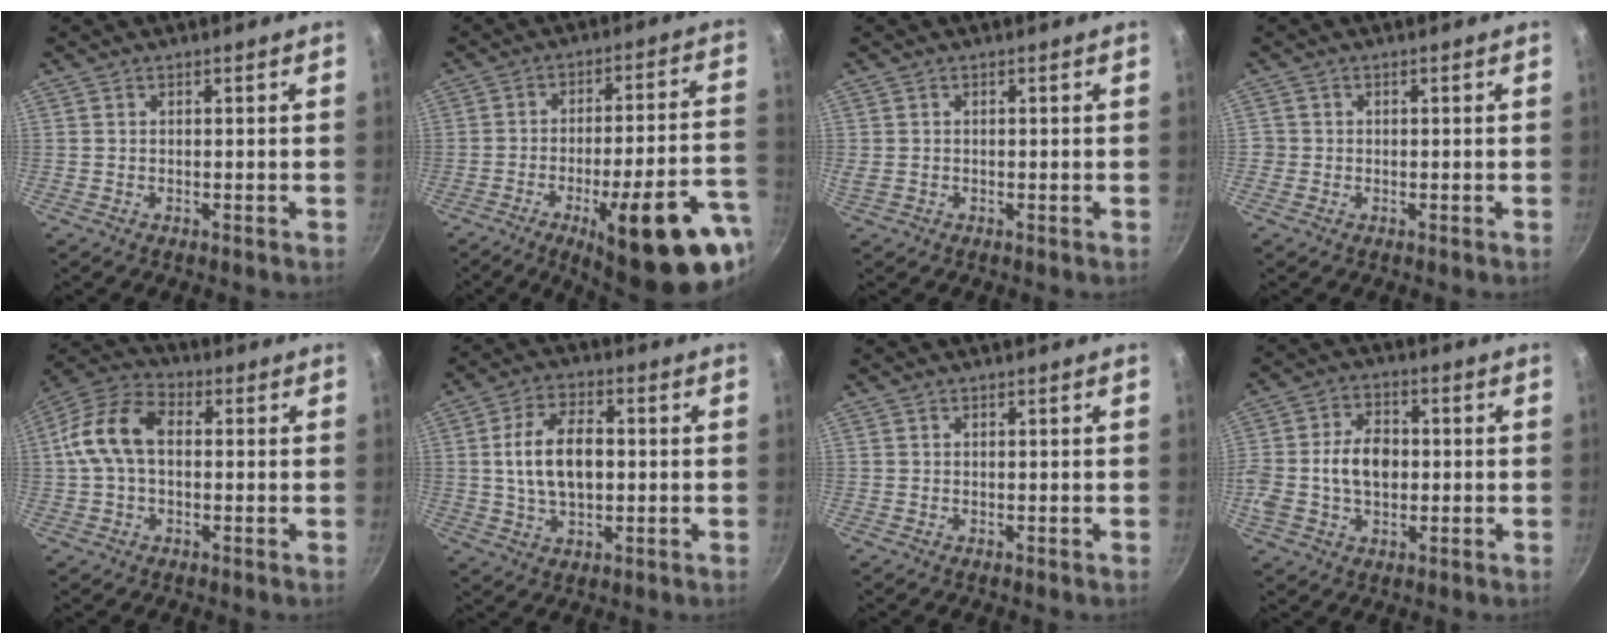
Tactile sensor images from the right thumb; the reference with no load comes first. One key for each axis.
{"total": 24.7, "fx": -9.8, "fy": 6.2, "fz": 21.8, "tx": -0.240, "ty": 0.038, "tz": -0.126}
{"total": 1.8, "fx": -0.2, "fy": 1.3, "fz": 1.2, "tx": -0.038, "ty": 0.003, "tz": -0.002}
{"total": 1.4, "fx": -0.3, "fy": 1.4, "fz": 0.1, "tx": 0.008, "ty": 0.006, "tz": -0.008}
{"total": 11.8, "fx": 0.8, "fy": 7.5, "fz": 9.1, "tx": -0.184, "ty": 0.035, "tz": 0.005}
{"total": 11.1, "fx": 0.6, "fy": 6.3, "fz": 9.1, "tx": -0.159, "ty": 0.011, "tz": 0.012}
{"total": 0.0}
{"total": 9.0, "fx": -0.3, "fy": 6.1, "fz": 6.6, "tx": -0.123, "ty": 0.020, "tz": -0.005}